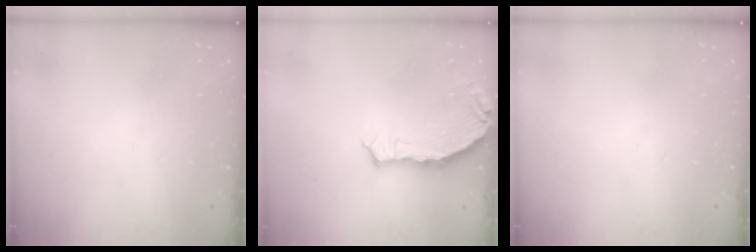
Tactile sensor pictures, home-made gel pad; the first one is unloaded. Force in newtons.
{"total": 6.9, "press": 5.2, "slide": 4.5}
{"total": 0.0}